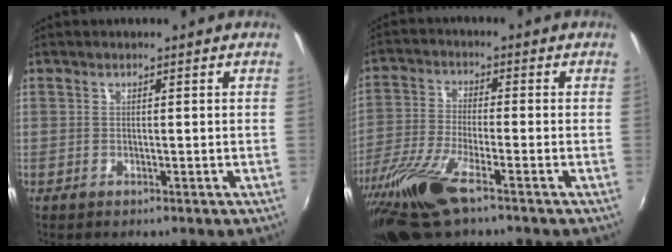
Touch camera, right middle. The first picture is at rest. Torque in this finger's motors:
{"motor_torque": [1.23, -0.91, 0.65, 0.21]}